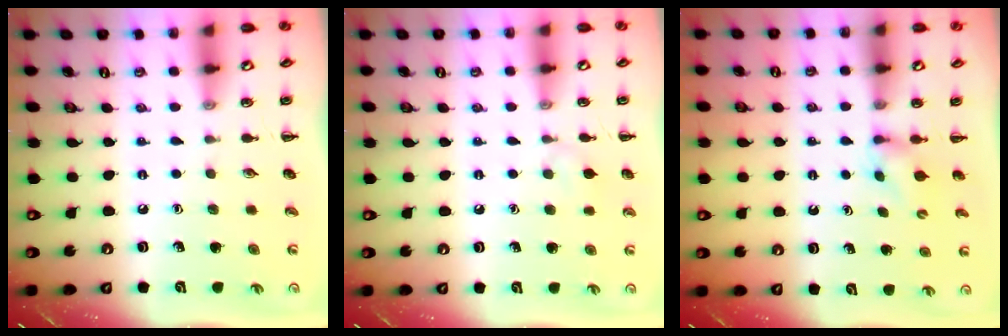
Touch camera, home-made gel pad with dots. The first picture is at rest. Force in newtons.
{"total": 5.2, "press": 4.8, "slide": 1.9}
{"total": 2.8, "press": 2.5, "slide": 1.3}